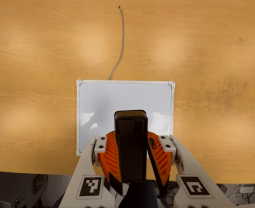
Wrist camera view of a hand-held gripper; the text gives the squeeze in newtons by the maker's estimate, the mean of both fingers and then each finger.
{"total": 9.6, "left": 9.8, "right": 9.3}